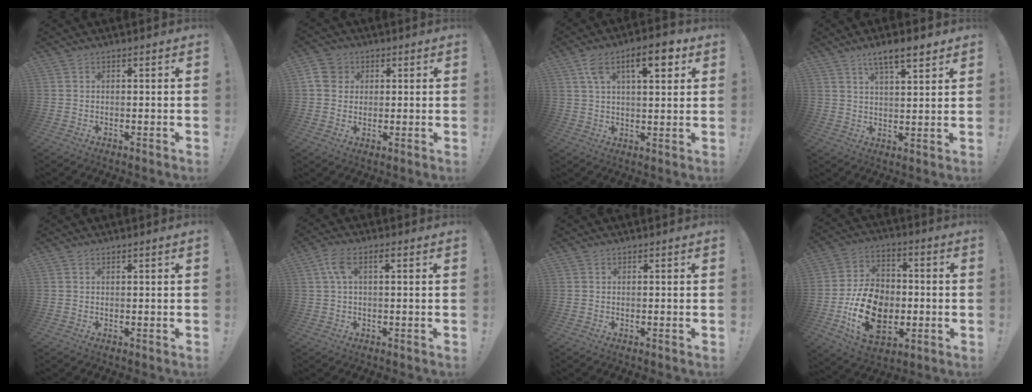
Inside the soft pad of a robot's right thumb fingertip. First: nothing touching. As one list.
[{"total": 7.2, "force": [2.1, 6.3, 2.8], "torque": [-0.057, 0.003, 0.044]}, {"total": 11.1, "force": [4.9, 4.8, 8.8], "torque": [-0.126, -0.004, 0.080]}, {"total": 8.2, "force": [5.8, 2.2, 5.4], "torque": [-0.079, -0.028, 0.099]}, {"total": 0.5, "force": [0.2, -0.3, 0.4], "torque": [-0.005, -0.001, 0.003]}, {"total": 4.9, "force": [1.0, 1.8, 4.4], "torque": [-0.084, 0.007, 0.018]}, {"total": 0.0}, {"total": 19.6, "force": [-5.0, 14.1, 12.7], "torque": [-0.233, 0.032, -0.075]}]